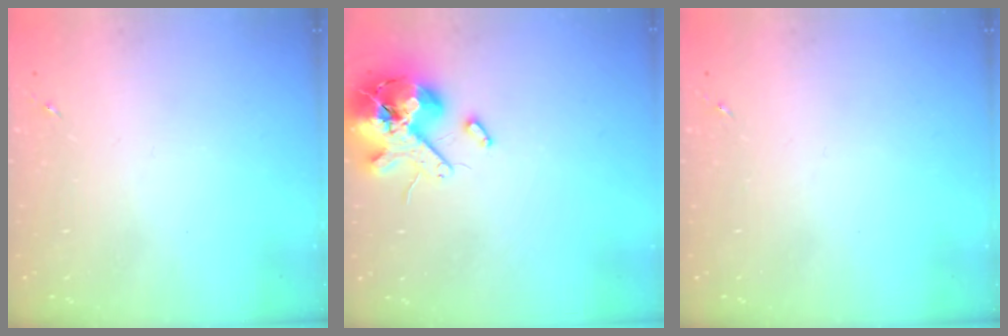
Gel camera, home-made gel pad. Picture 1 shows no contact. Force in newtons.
{"total": 13.6, "press": 13.5, "slide": 2.2}
{"total": 0.0}